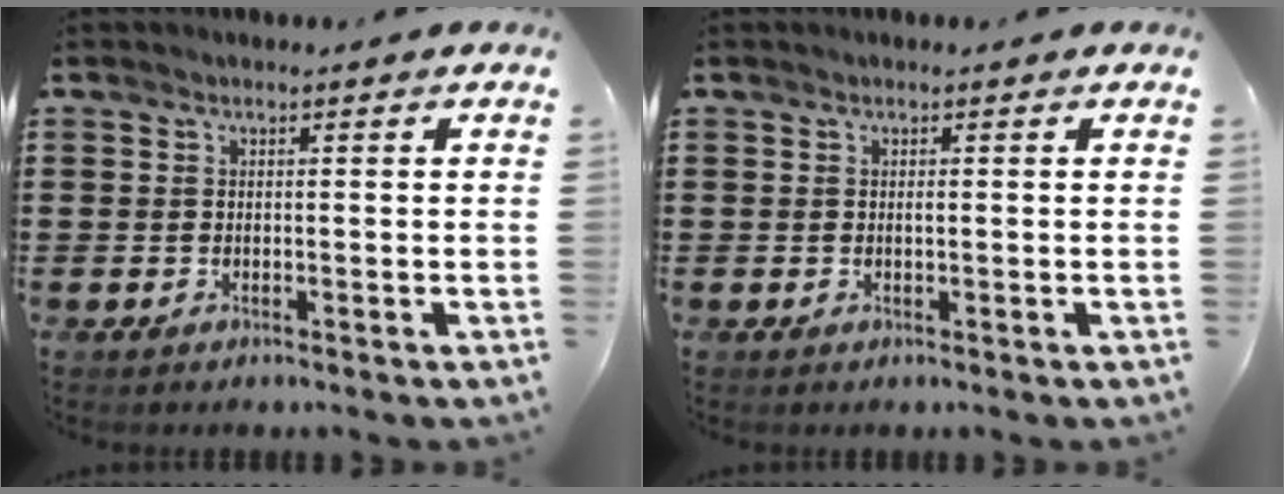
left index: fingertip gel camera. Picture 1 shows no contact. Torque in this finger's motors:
{"motor_torque": [0.40, 0.14, 0.02, 0.01]}